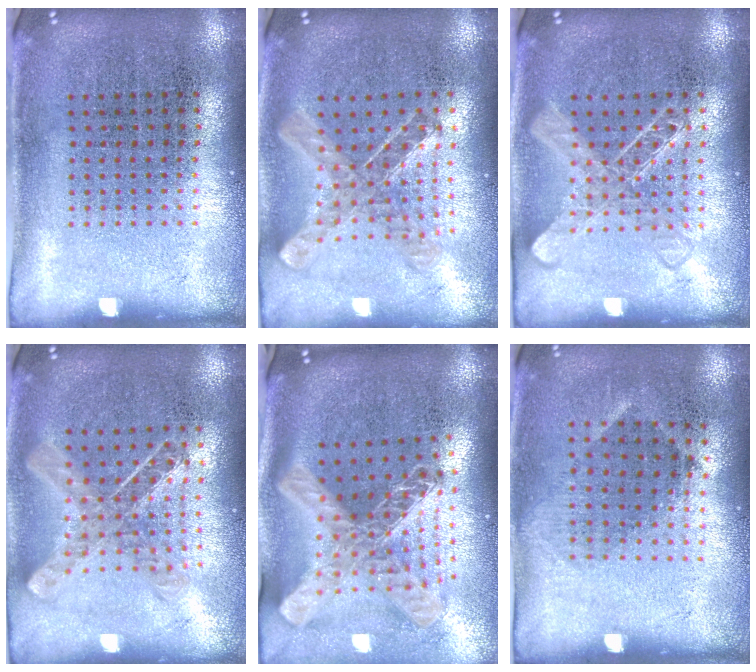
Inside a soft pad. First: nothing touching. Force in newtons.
{"total": 0.9, "press": 0.9, "slide": 0.1}
{"total": 2.3, "press": 2.3, "slide": 0.4}
{"total": 1.0, "press": 1.0, "slide": 0.1}
{"total": 2.9, "press": 2.1, "slide": 2.1}
{"total": 0.9, "press": 0.7, "slide": 0.6}